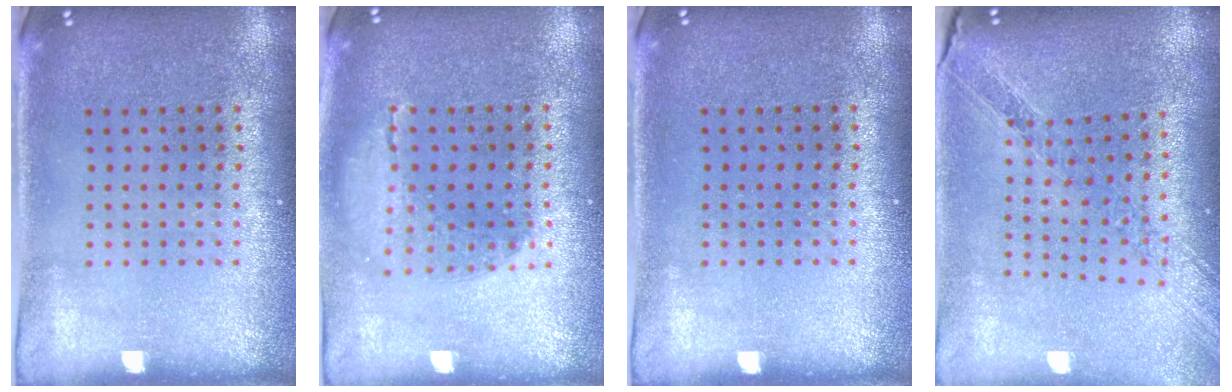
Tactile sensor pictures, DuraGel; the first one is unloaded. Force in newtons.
{"total": 1.2, "press": 1.2, "slide": 0.3}
{"total": 0.0}
{"total": 1.0, "press": 1.0, "slide": 0.2}